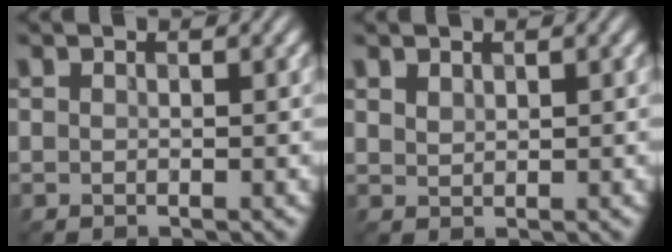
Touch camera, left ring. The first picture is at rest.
{"total": 1.0, "force": [0.8, 0.4, 0.3], "torque": [-0.011, -0.001, 0.019]}